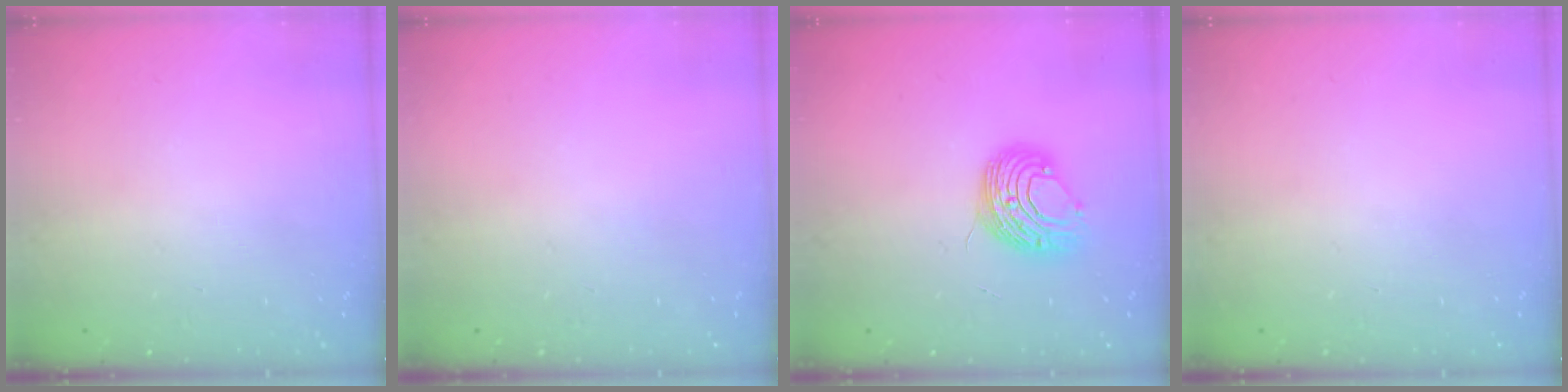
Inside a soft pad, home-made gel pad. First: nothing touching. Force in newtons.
{"total": 0.0}
{"total": 9.7, "press": 9.7, "slide": 0.6}
{"total": 0.0}